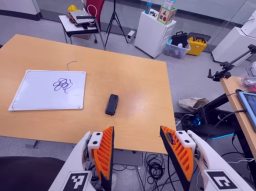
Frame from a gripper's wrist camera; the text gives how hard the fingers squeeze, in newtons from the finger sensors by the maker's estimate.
{"total": 0.0}